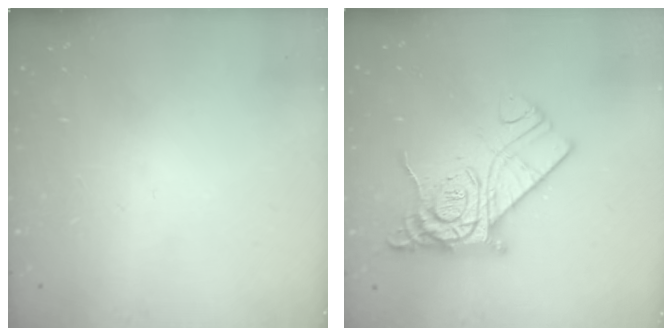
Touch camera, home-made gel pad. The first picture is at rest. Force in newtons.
{"total": 18.3, "press": 18.2, "slide": 1.7}